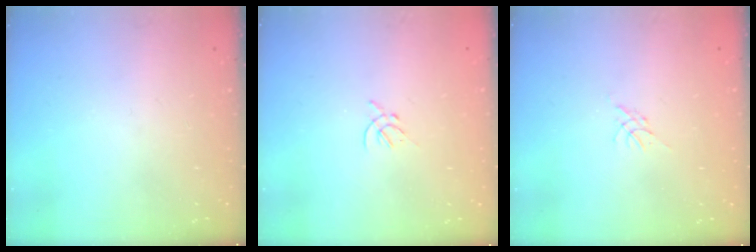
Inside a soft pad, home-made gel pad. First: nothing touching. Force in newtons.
{"total": 1.4, "press": 1.3, "slide": 0.5}
{"total": 0.0}